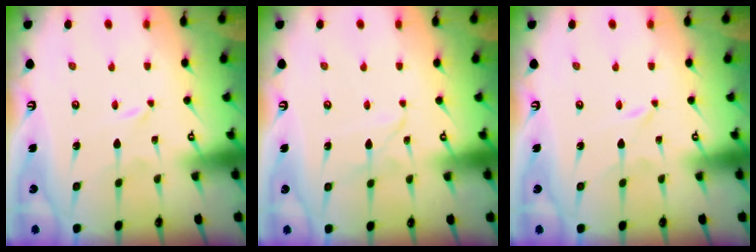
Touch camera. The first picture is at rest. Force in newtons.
{"total": 4.0, "press": 4.0, "slide": 0.3}
{"total": 0.0}